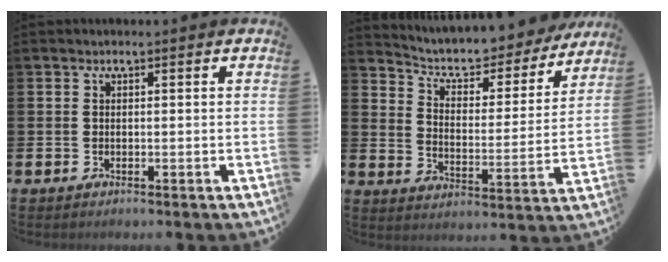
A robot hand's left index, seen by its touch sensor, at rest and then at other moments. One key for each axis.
{"total": 6.7, "fx": 6.2, "fy": 1.9, "fz": 1.4, "tx": -0.049, "ty": -0.052, "tz": 0.101}